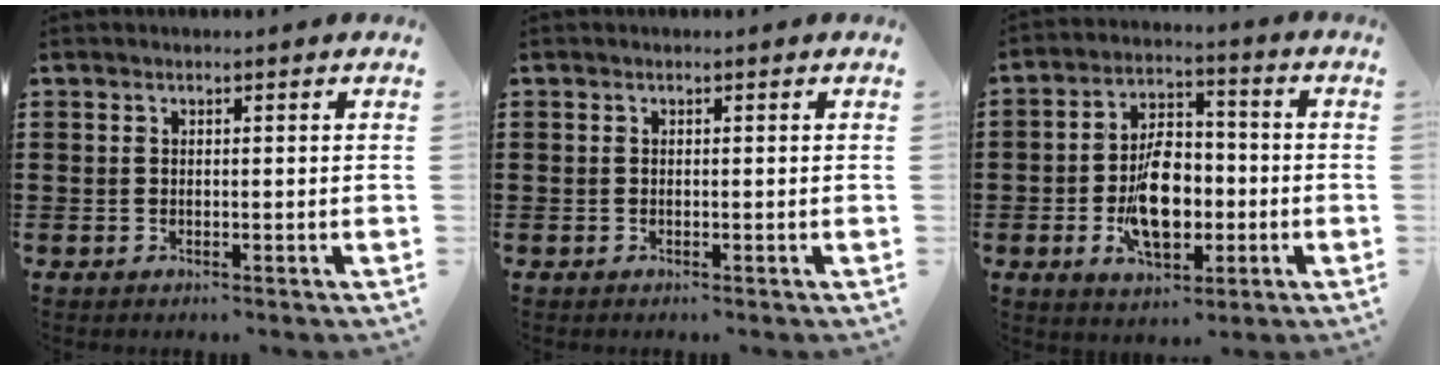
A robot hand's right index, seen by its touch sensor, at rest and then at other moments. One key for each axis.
{"total": 0.0}
{"total": 9.9, "fx": -2.0, "fy": 5.7, "fz": 7.9, "tx": -0.146, "ty": 0.003, "tz": -0.040}